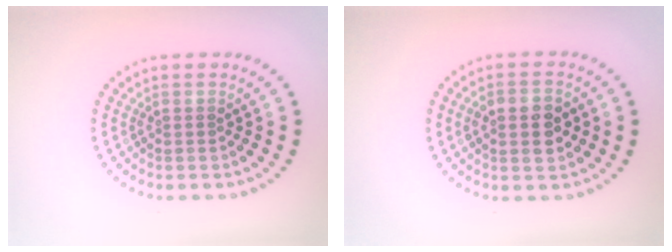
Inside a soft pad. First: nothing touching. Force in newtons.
{"total": 3.4, "press": 3.4, "slide": 0.3}